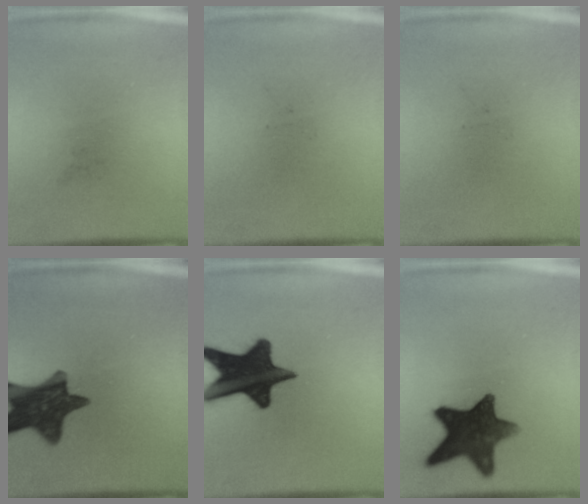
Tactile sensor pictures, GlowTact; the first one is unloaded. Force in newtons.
{"total": 0.0}
{"total": 0.0}
{"total": 13.0}
{"total": 17.0}
{"total": 13.5}